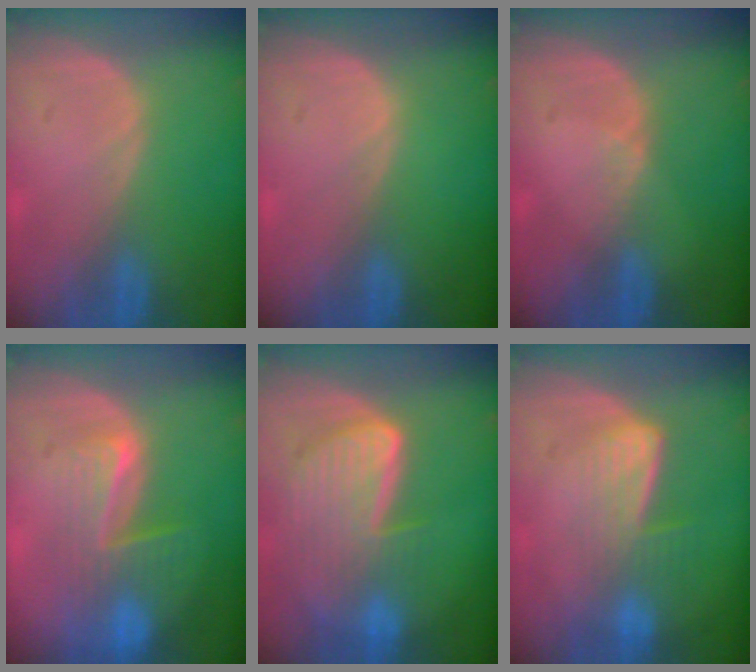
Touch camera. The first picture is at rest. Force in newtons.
{"total": 0.0}
{"total": 1.4, "press": 0.9, "slide": 1.1}
{"total": 7.8, "press": 7.2, "slide": 3.1}
{"total": 9.2, "press": 8.1, "slide": 4.3}
{"total": 7.2, "press": 6.0, "slide": 4.0}